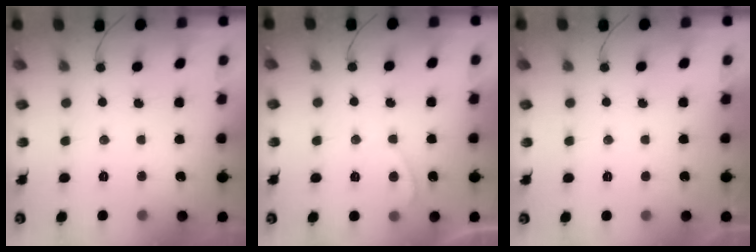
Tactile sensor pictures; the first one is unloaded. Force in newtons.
{"total": 2.3, "press": 2.2, "slide": 0.4}
{"total": 2.0, "press": 2.0, "slide": 0.6}